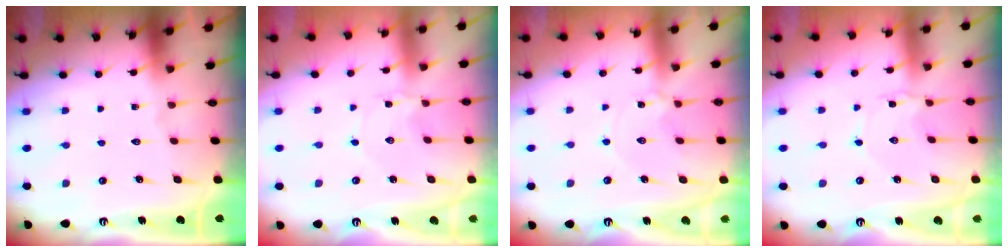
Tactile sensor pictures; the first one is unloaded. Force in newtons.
{"total": 0.6, "press": 0.6, "slide": 0.1}
{"total": 2.2, "press": 2.2, "slide": 0.2}
{"total": 2.0, "press": 2.0, "slide": 0.4}